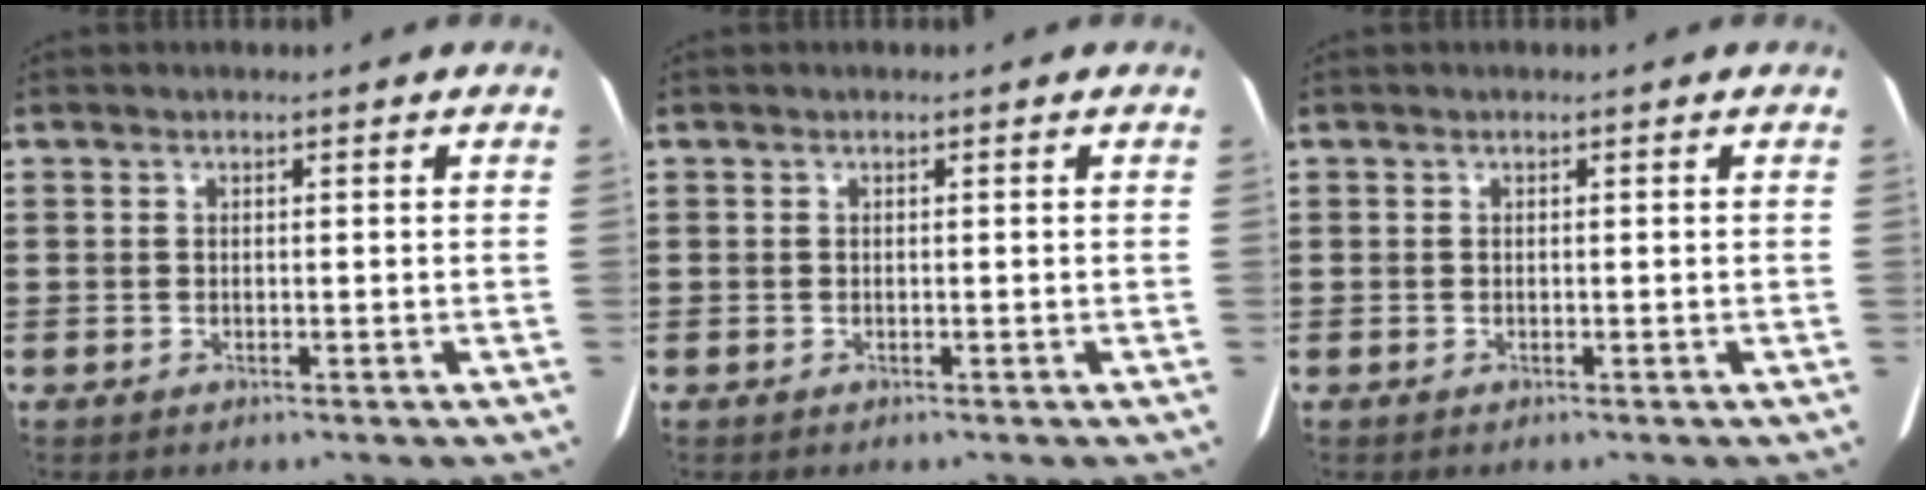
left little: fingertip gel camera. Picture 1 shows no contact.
{"total": 0.0}
{"total": 0.0}